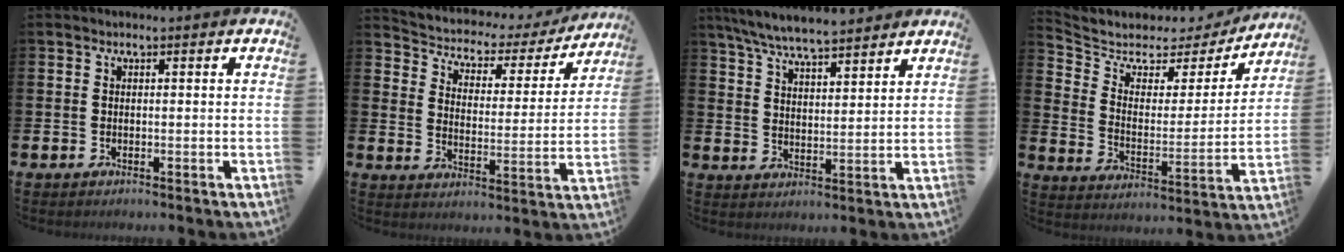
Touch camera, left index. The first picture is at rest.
{"total": 3.9, "force": [3.4, 2.0, 0.5], "torque": [-0.037, -0.028, 0.048]}
{"total": 6.9, "force": [6.6, 0.4, 1.9], "torque": [-0.066, -0.029, 0.120]}
{"total": 5.0, "force": [4.2, 2.6, 0.9], "torque": [-0.055, -0.035, 0.063]}